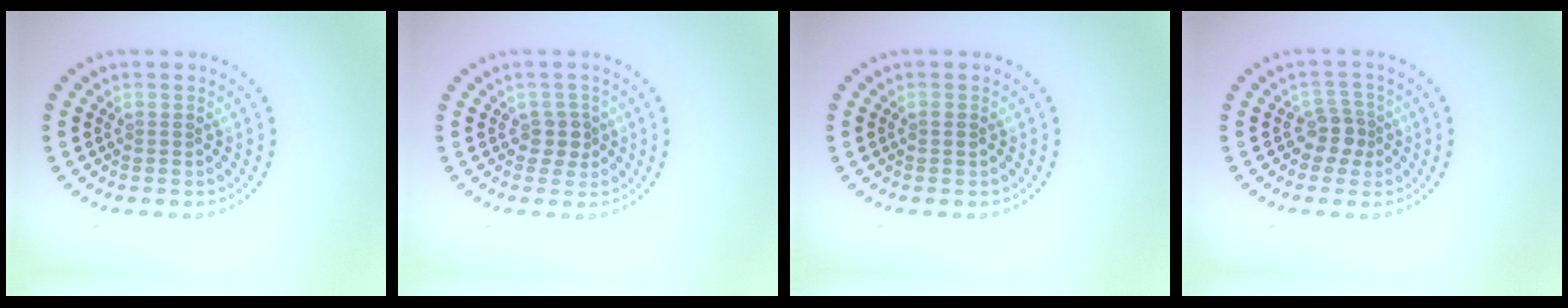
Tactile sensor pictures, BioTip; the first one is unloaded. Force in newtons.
{"total": 1.8, "press": 1.4, "slide": 1.1}
{"total": 0.8, "press": 0.8, "slide": 0.0}
{"total": 2.2, "press": 1.8, "slide": 1.3}